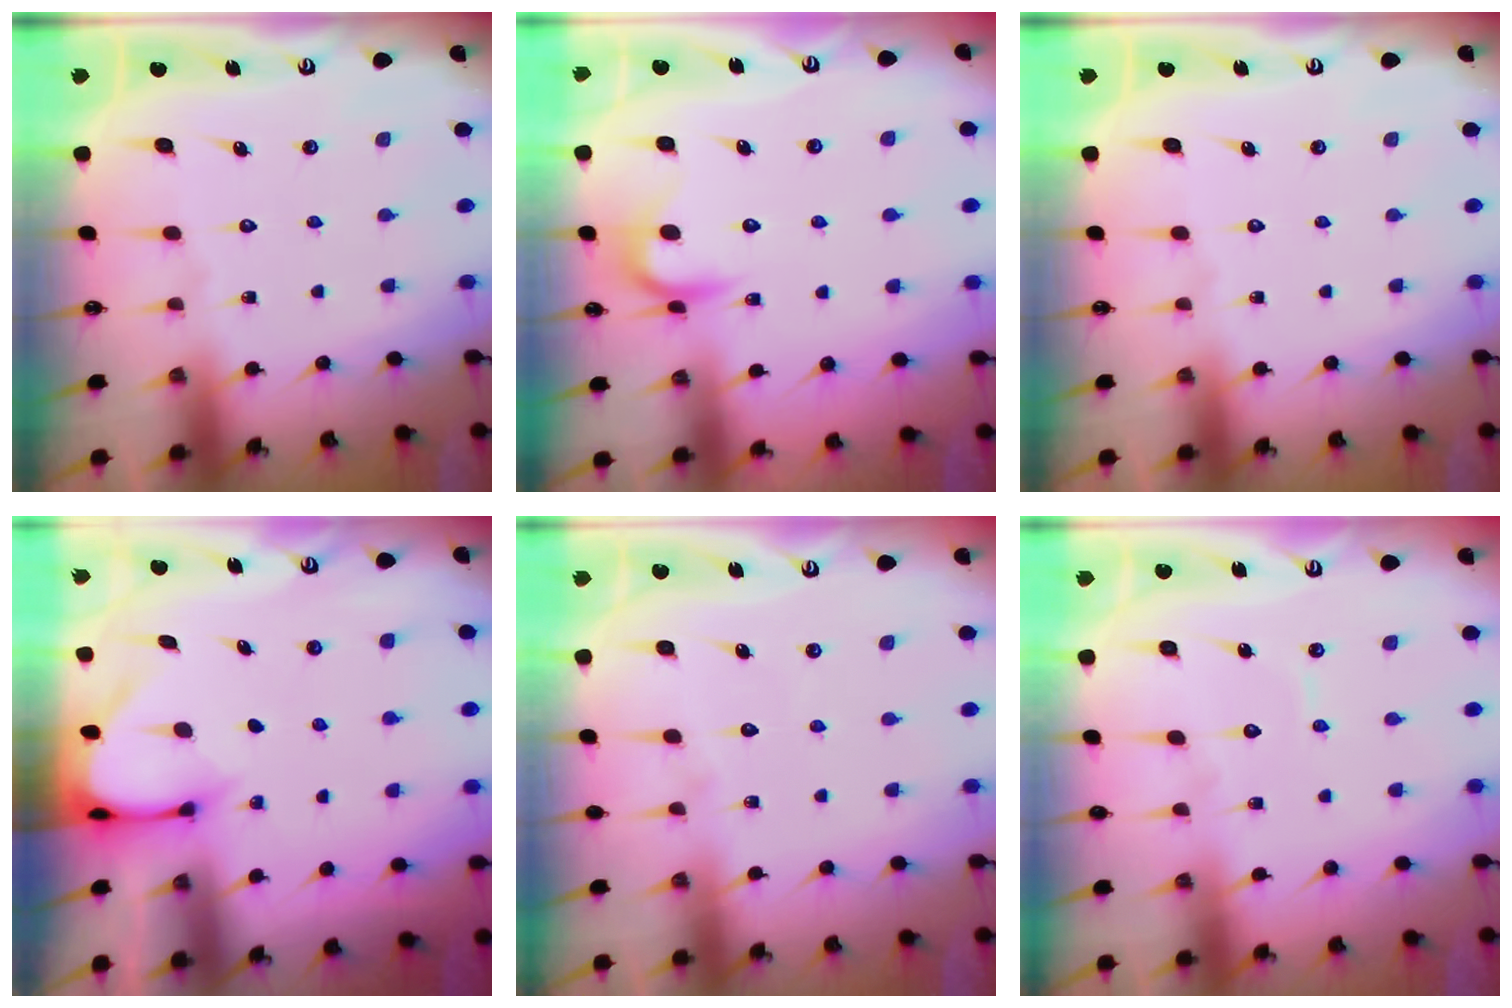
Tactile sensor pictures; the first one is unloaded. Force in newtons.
{"total": 5.3, "press": 5.3, "slide": 0.8}
{"total": 0.0}
{"total": 3.3, "press": 3.3, "slide": 0.3}
{"total": 4.1, "press": 4.1, "slide": 0.5}
{"total": 4.7, "press": 4.6, "slide": 0.5}